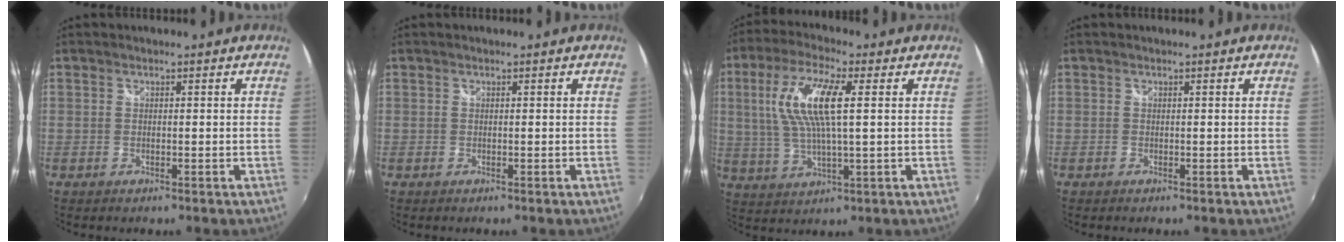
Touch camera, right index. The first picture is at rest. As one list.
[{"total": 0.0}, {"total": 12.1, "force": [2.6, 3.0, 11.5], "torque": [-0.228, 0.009, 0.051]}, {"total": 0.0}]